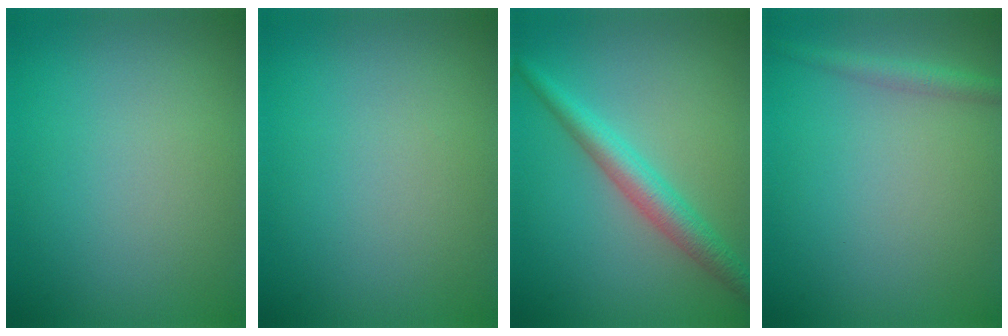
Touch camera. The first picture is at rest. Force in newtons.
{"total": 0.0}
{"total": 3.8, "press": 3.8, "slide": 0.1}
{"total": 1.8, "press": 1.8, "slide": 0.1}